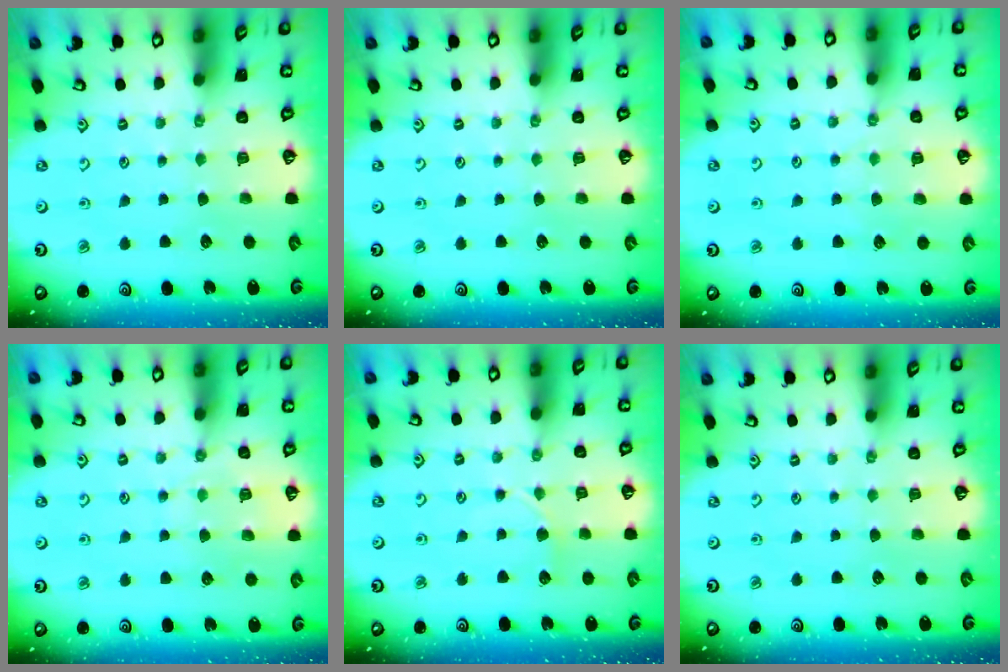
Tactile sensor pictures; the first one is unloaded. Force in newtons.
{"total": 0.0}
{"total": 4.7, "press": 4.6, "slide": 0.6}
{"total": 6.2, "press": 6.2, "slide": 1.0}
{"total": 5.0, "press": 4.9, "slide": 0.7}
{"total": 0.0}